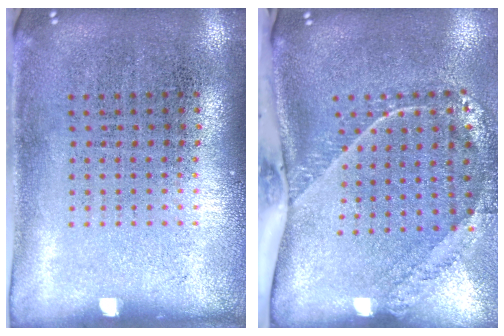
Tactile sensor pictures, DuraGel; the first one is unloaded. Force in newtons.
{"total": 2.6, "press": 1.7, "slide": 1.9}